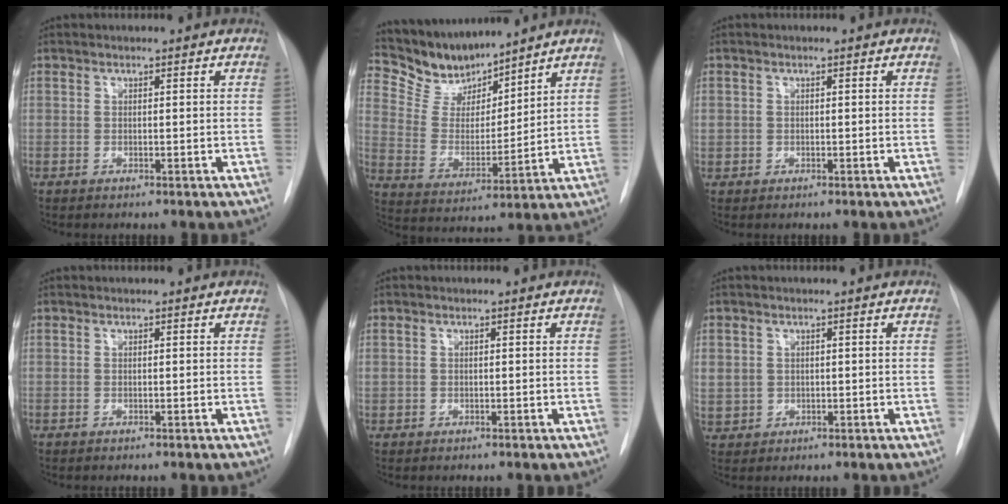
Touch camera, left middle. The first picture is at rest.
{"total": 10.4, "force": [10.1, 2.2, 1.7], "torque": [-0.042, 0.002, 0.207]}
{"total": 1.0, "force": [0.0, 1.0, 0.2], "torque": [-0.001, 0.005, 0.000]}
{"total": 0.0}
{"total": 0.5, "force": [0.0, 0.5, 0.1], "torque": [0.003, 0.004, 0.000]}
{"total": 5.4, "force": [0.5, 5.1, 1.7], "torque": [-0.061, 0.006, 0.028]}